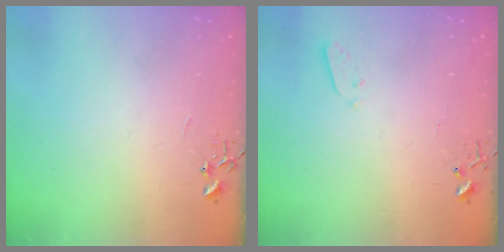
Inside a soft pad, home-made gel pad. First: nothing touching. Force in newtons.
{"total": 3.1, "press": 3.1, "slide": 0.7}